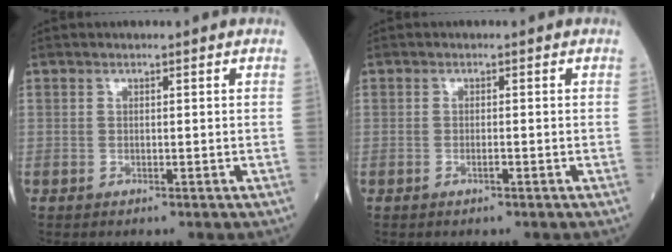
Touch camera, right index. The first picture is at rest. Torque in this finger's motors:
{"motor_torque": [-0.10, 0.10, -0.04, -0.01]}